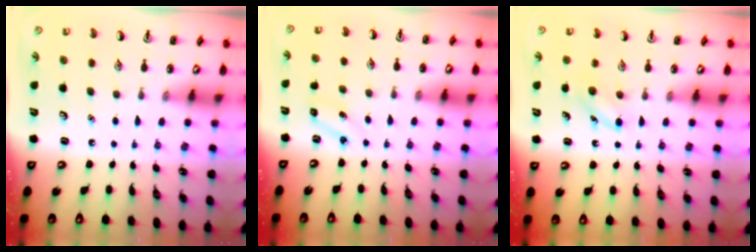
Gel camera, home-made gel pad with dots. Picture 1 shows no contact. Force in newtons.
{"total": 2.5, "press": 2.4, "slide": 0.8}
{"total": 4.3, "press": 4.1, "slide": 1.5}